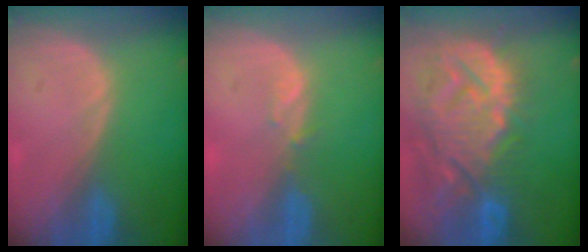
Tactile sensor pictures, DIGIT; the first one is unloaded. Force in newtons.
{"total": 1.1, "press": 1.1, "slide": 0.2}
{"total": 14.3, "press": 12.3, "slide": 7.4}